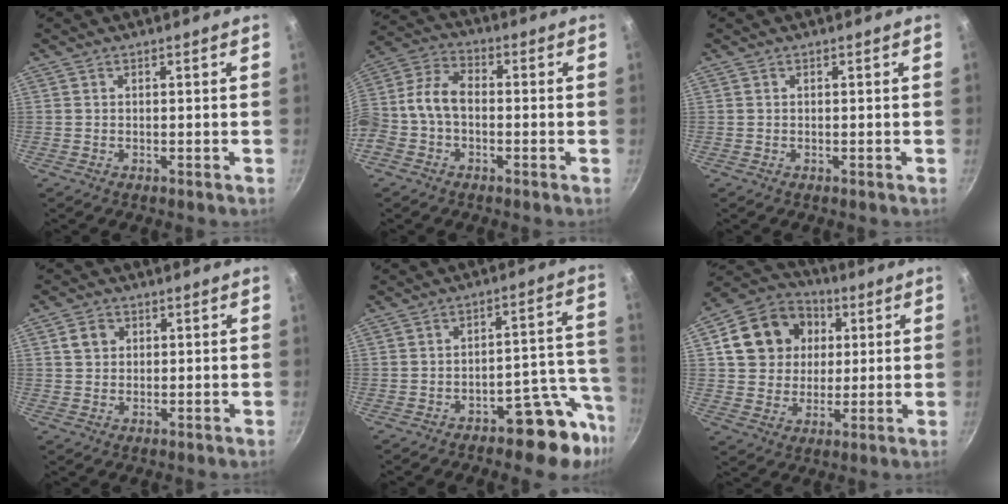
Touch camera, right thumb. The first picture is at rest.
{"total": 9.5, "force": [-1.5, 6.5, 6.8], "torque": [-0.133, 0.042, -0.046]}
{"total": 0.0}
{"total": 3.5, "force": [1.0, 3.0, 1.5], "torque": [-0.009, 0.004, 0.016]}
{"total": 10.8, "force": [-6.5, 5.0, 7.0], "torque": [-0.020, 0.069, -0.090]}
{"total": 15.4, "force": [3.8, 13.1, 7.1], "torque": [-0.109, 0.019, 0.059]}